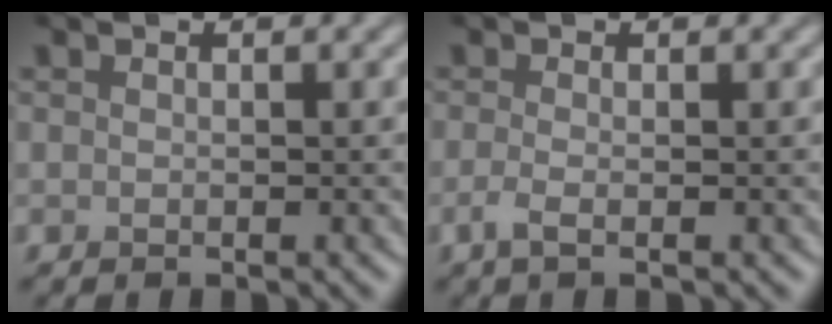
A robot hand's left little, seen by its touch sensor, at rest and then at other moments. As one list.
[{"total": 1.5, "force": [-0.5, 0.4, 1.3], "torque": [-0.028, -0.006, -0.013]}]